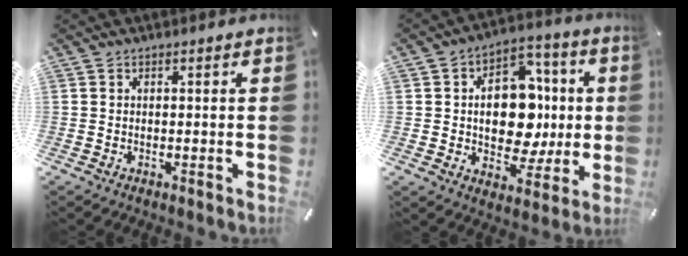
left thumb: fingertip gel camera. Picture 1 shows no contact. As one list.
[{"total": 15.4, "force": [-0.5, 11.2, 10.6], "torque": [-0.156, 0.003, -0.002]}]